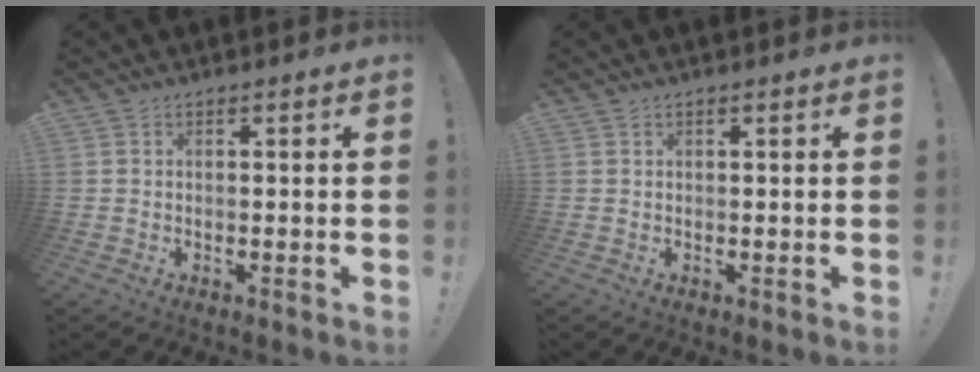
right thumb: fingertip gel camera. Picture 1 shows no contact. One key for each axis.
{"total": 0.6, "fx": 0.6, "fy": 0.1, "fz": 0.1, "tx": 0.006, "ty": -0.004, "tz": 0.010}